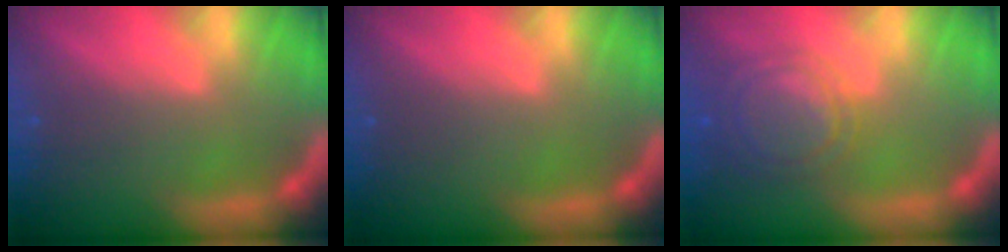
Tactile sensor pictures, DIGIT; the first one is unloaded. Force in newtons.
{"total": 0.0}
{"total": 6.5}